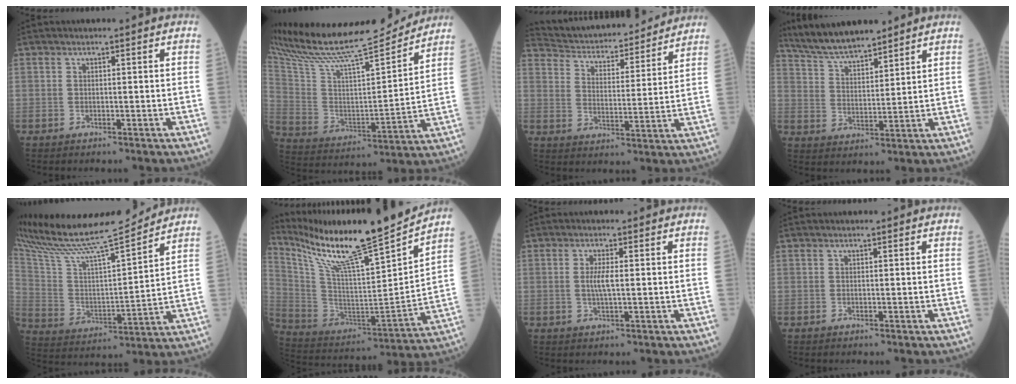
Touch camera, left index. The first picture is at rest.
{"total": 22.8, "force": [21.1, 1.5, 8.5], "torque": [-0.167, -0.017, 0.343]}
{"total": 18.5, "force": [17.5, 3.3, 5.0], "torque": [-0.080, 0.006, 0.252]}
{"total": 10.2, "force": [9.1, 1.7, 4.2], "torque": [-0.085, 0.018, 0.171]}
{"total": 18.0, "force": [16.8, -0.3, 6.5], "torque": [-0.138, -0.014, 0.294]}
{"total": 22.0, "force": [18.8, -1.2, 11.3], "torque": [-0.209, -0.046, 0.317]}
{"total": 3.0, "force": [0.1, 0.5, 2.9], "torque": [-0.061, -0.002, 0.002]}
{"total": 0.0}